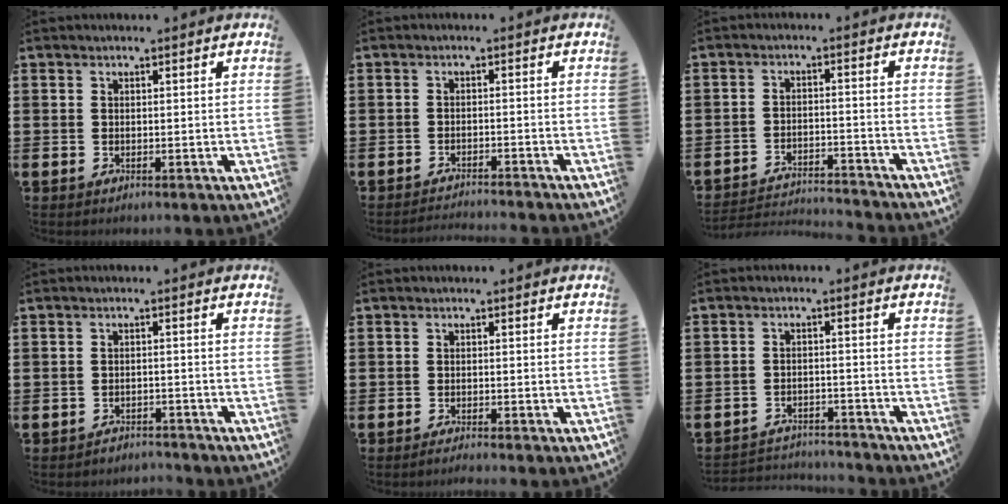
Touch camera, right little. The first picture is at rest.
{"total": 1.7, "force": [-1.7, -0.2, 0.0], "torque": [-0.002, 0.003, -0.034]}
{"total": 2.9, "force": [-2.9, 0.1, 0.2], "torque": [-0.009, 0.003, -0.063]}
{"total": 1.9, "force": [-1.9, 0.1, -0.2], "torque": [-0.002, 0.004, -0.042]}
{"total": 1.0, "force": [-0.9, -0.1, 0.4], "torque": [-0.007, -0.003, -0.018]}
{"total": 2.7, "force": [-2.7, 0.3, -0.1], "torque": [-0.006, 0.001, -0.060]}